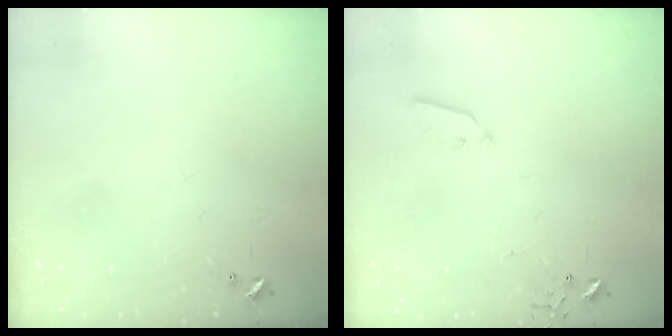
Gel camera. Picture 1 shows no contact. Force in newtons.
{"total": 3.8, "press": 3.8, "slide": 0.1}